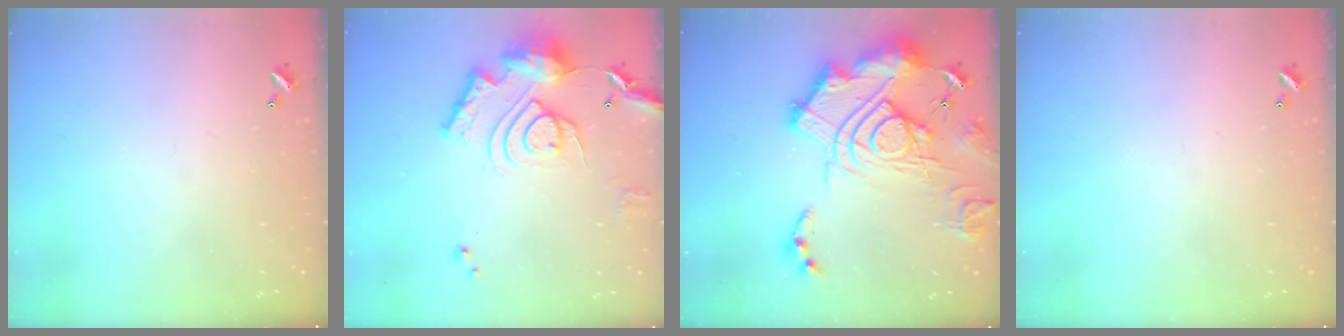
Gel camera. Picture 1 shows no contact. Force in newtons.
{"total": 15.8, "press": 15.8, "slide": 1.0}
{"total": 26.0, "press": 25.8, "slide": 3.2}
{"total": 0.0}